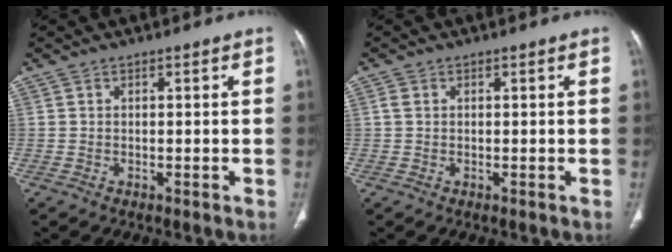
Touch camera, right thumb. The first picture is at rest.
{"total": 1.2, "force": [0.3, 0.8, 0.8], "torque": [-0.018, 0.003, 0.008]}